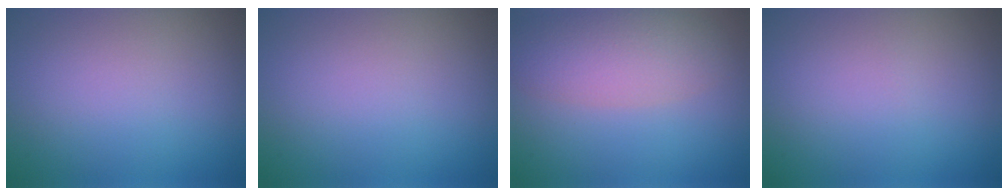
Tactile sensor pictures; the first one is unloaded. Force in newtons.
{"total": 0.0}
{"total": 4.7, "press": 4.7, "slide": 0.2}
{"total": 0.0}